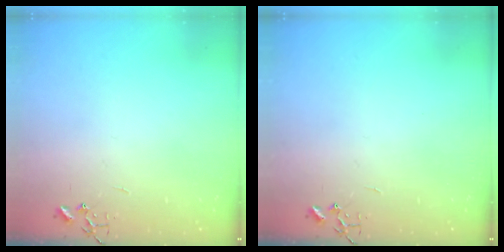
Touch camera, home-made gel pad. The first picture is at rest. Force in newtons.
{"total": 0.0}